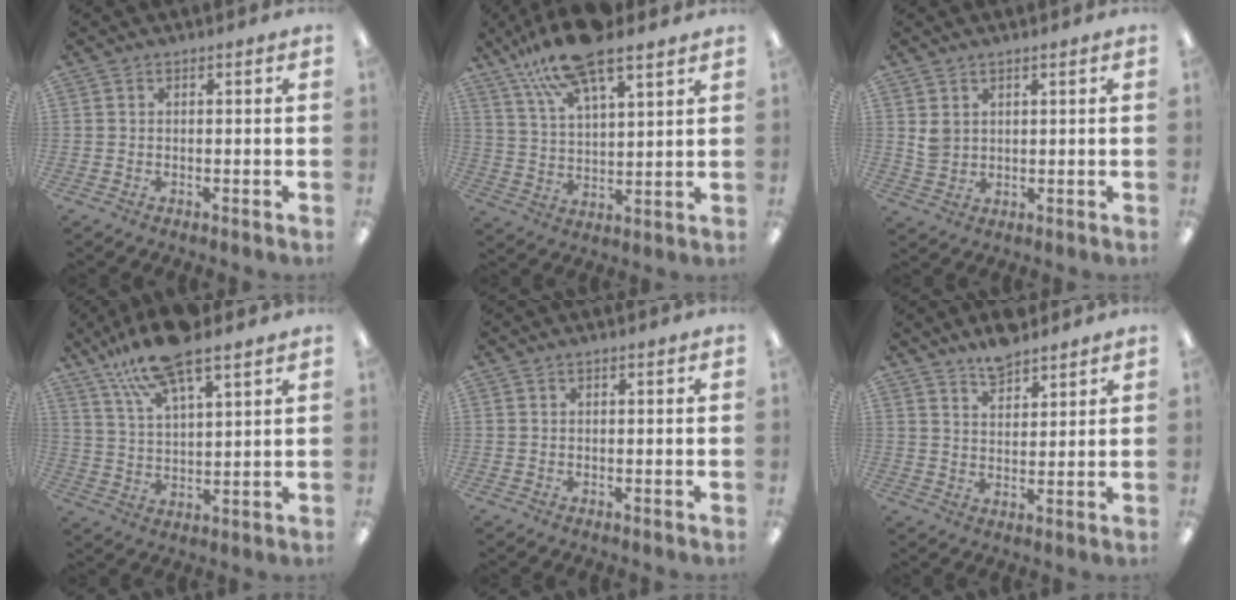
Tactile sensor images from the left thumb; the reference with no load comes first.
{"total": 15.0, "force": [11.5, 4.3, 8.6], "torque": [-0.170, -0.044, 0.201]}
{"total": 3.1, "force": [1.5, 2.4, 1.3], "torque": [-0.029, 0.001, 0.029]}
{"total": 13.9, "force": [10.6, 3.7, 8.1], "torque": [-0.166, -0.039, 0.190]}
{"total": 0.0}
{"total": 6.3, "force": [5.5, 2.3, 2.1], "torque": [-0.037, -0.029, 0.101]}